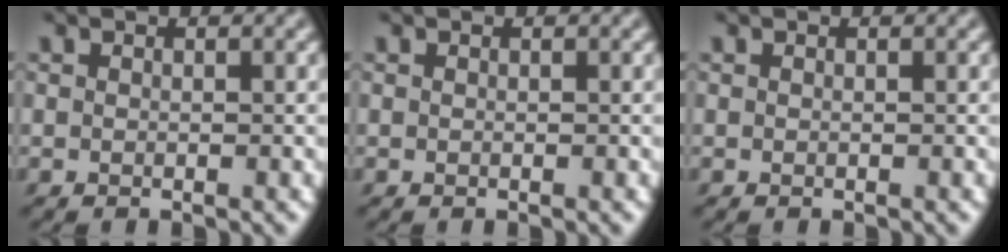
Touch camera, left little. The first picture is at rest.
{"total": 0.0}
{"total": 0.0}